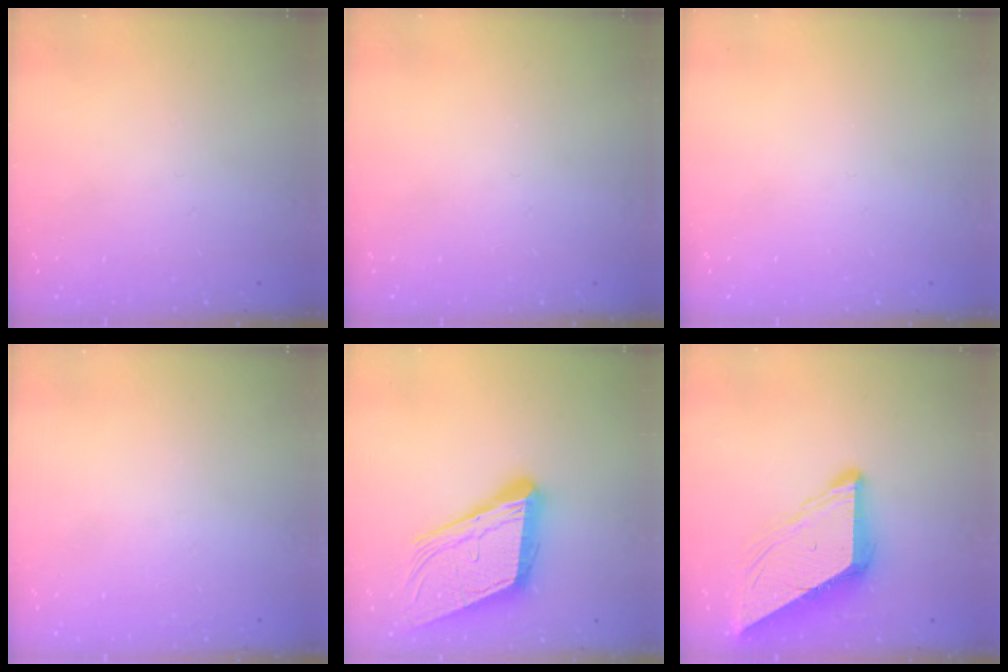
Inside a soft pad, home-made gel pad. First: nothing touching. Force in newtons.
{"total": 0.0}
{"total": 0.0}
{"total": 1.6, "press": 1.6, "slide": 0.0}
{"total": 20.4, "press": 20.0, "slide": 3.9}
{"total": 10.3, "press": 10.3, "slide": 1.1}